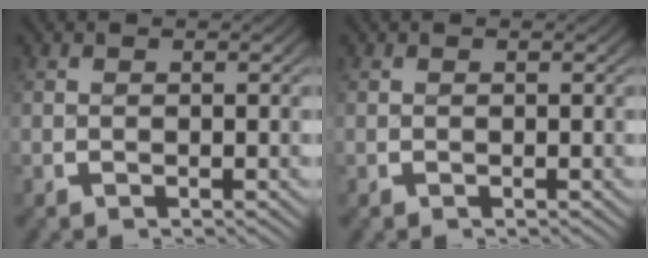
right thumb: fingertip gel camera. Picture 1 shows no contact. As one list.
[{"total": 0.0}]